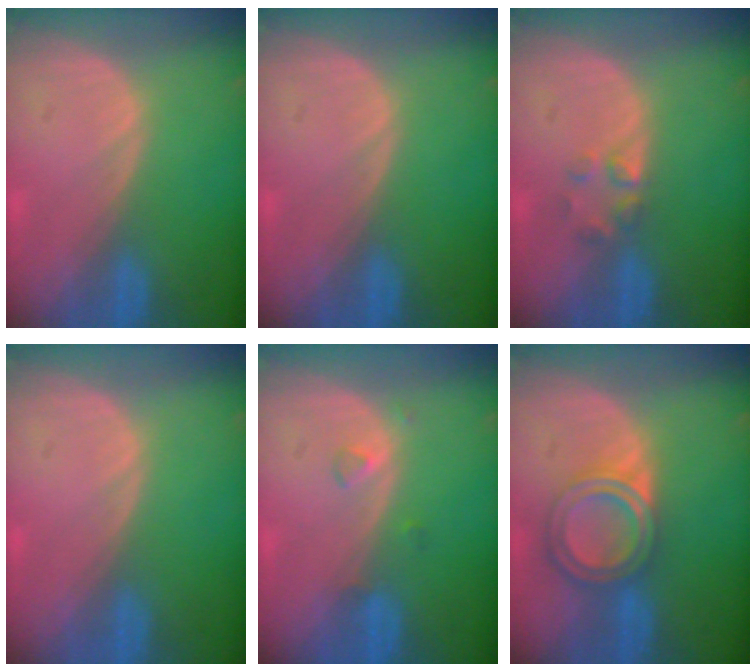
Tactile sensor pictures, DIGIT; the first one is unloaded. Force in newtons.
{"total": 0.0}
{"total": 2.2, "press": 2.2, "slide": 0.2}
{"total": 0.0}
{"total": 1.5, "press": 1.5, "slide": 0.1}
{"total": 6.6, "press": 5.8, "slide": 3.1}